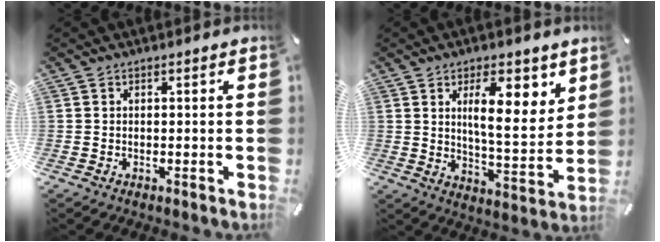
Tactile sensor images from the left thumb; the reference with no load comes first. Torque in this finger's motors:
{"motor_torque": [0.89, 0.19, 0.65, 0.19, 0.34]}